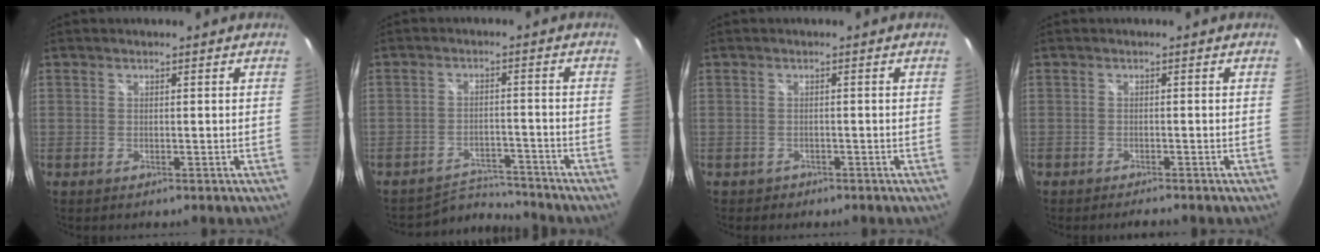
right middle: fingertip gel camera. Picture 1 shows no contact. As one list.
[{"total": 6.4, "force": [-6.3, 0.0, -1.0], "torque": [-0.005, 0.014, -0.104]}, {"total": 1.5, "force": [-0.9, 1.1, 0.2], "torque": [-0.009, 0.001, -0.011]}, {"total": 2.0, "force": [-1.8, 0.2, 0.7], "torque": [-0.017, -0.011, -0.031]}]